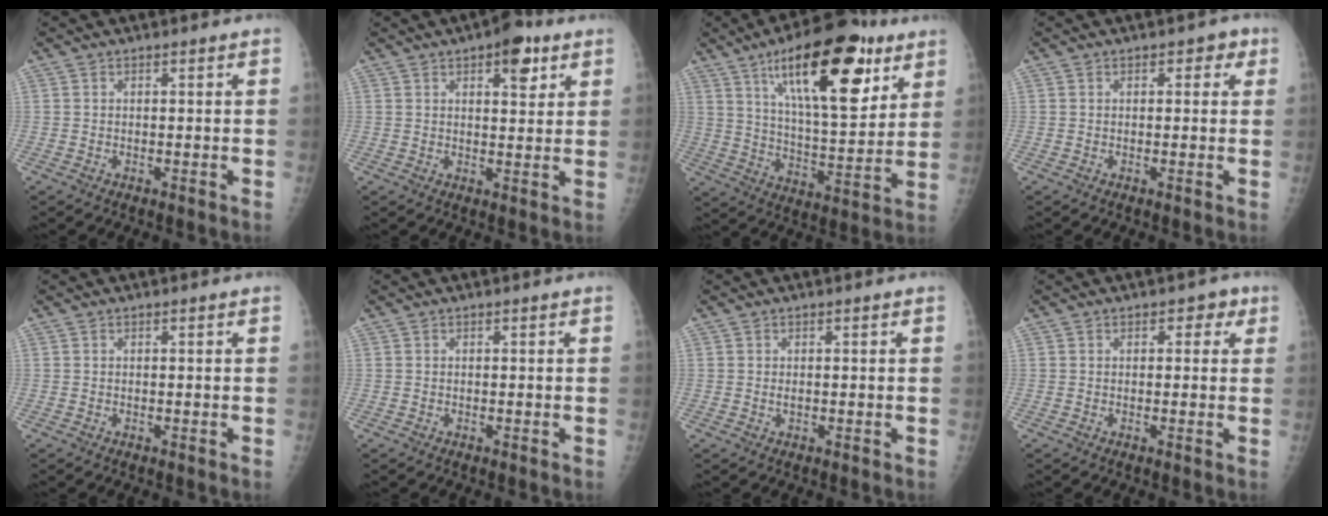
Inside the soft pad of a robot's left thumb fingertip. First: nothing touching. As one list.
[{"total": 6.8, "force": [3.6, 3.0, 4.9], "torque": [-0.045, -0.013, 0.043]}, {"total": 23.7, "force": [12.1, 8.8, 18.4], "torque": [-0.252, -0.043, 0.196]}, {"total": 2.7, "force": [1.1, 1.8, 1.7], "torque": [0.004, 0.002, 0.008]}, {"total": 0.0}, {"total": 0.0}, {"total": 0.6, "force": [0.0, 0.4, 0.5], "torque": [-0.006, -0.001, 0.002]}, {"total": 2.9, "force": [1.2, 2.1, 1.7], "torque": [0.007, 0.001, 0.008]}]